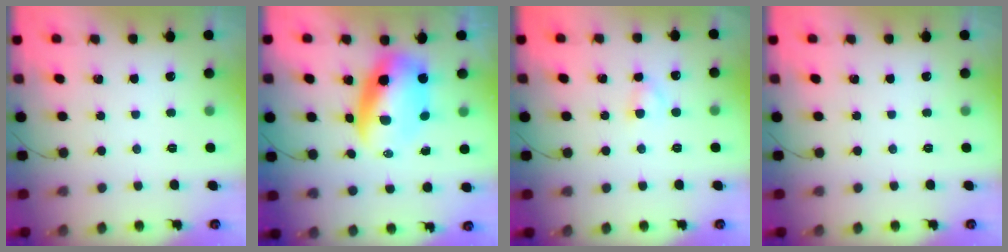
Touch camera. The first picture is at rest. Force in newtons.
{"total": 9.6, "press": 9.3, "slide": 2.4}
{"total": 2.6, "press": 2.3, "slide": 1.2}
{"total": 0.0}